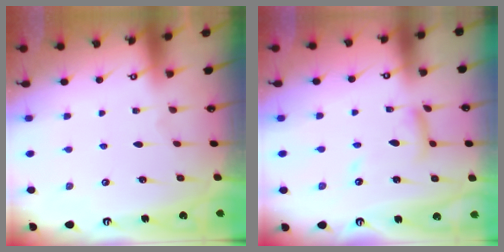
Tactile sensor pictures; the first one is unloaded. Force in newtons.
{"total": 10.1, "press": 10.0, "slide": 0.9}